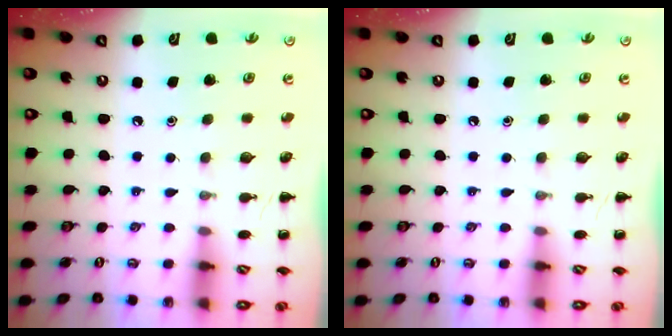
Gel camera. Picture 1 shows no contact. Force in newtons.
{"total": 0.0}